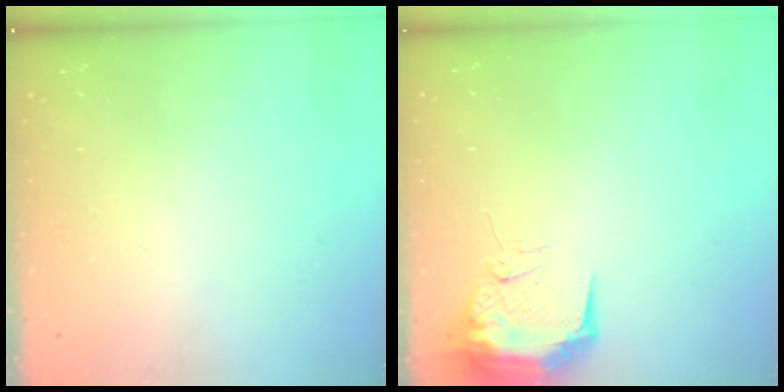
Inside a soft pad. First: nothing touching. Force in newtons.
{"total": 9.8, "press": 9.7, "slide": 1.2}